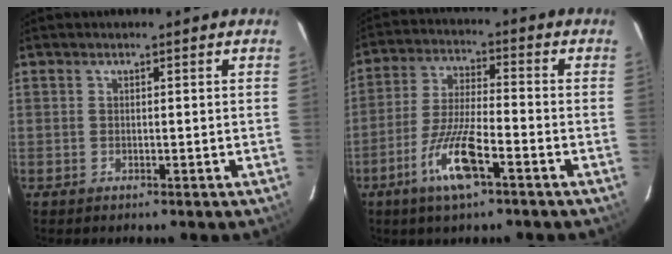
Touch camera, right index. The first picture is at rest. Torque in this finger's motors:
{"motor_torque": [1.14, -0.51, 0.23, 0.06]}